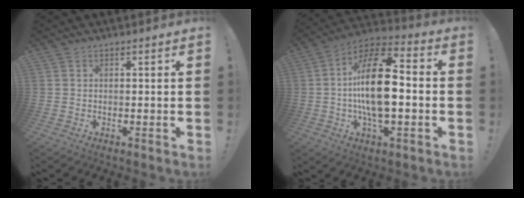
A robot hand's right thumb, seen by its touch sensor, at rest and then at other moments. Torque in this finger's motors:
{"motor_torque": [2.15, 2.86, 2.03, -0.35, 0.62]}